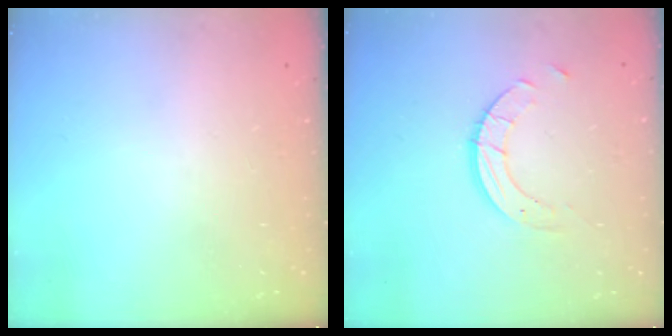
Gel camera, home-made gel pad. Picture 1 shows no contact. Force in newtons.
{"total": 5.1, "press": 5.1, "slide": 0.3}